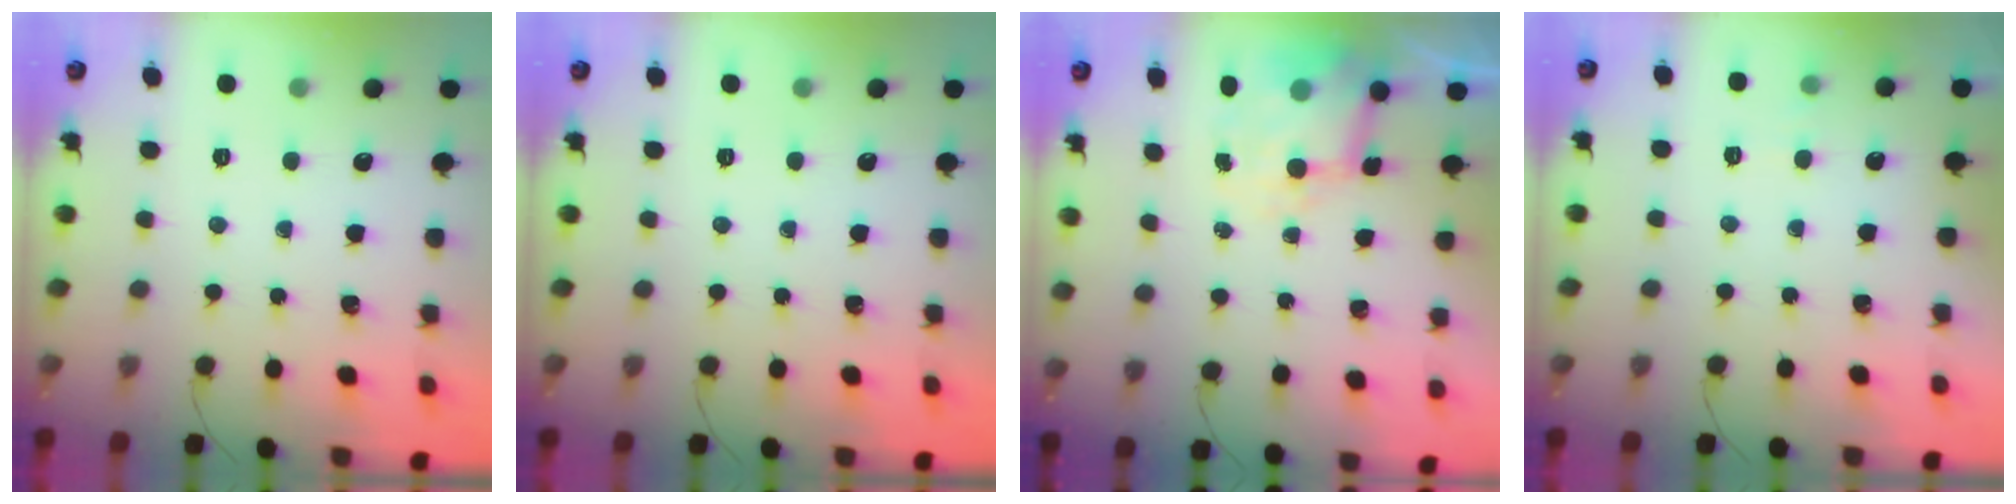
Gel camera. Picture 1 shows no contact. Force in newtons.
{"total": 0.0}
{"total": 6.5, "press": 6.5, "slide": 0.5}
{"total": 5.0, "press": 4.8, "slide": 1.2}